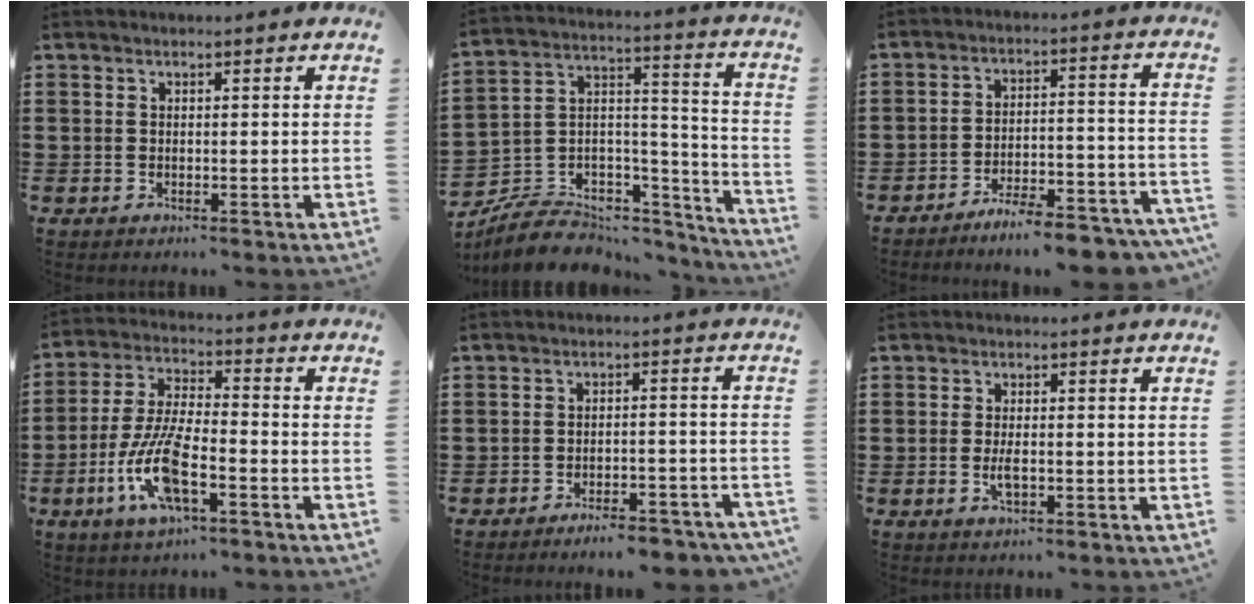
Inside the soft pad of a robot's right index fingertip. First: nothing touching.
{"total": 7.3, "force": [-6.1, 3.7, 1.5], "torque": [-0.032, 0.008, -0.113]}
{"total": 7.3, "force": [-6.8, 0.3, 2.5], "torque": [-0.030, 0.014, -0.127]}
{"total": 10.8, "force": [-4.5, 3.4, 9.2], "torque": [-0.207, -0.006, -0.087]}
{"total": 4.2, "force": [-4.0, 0.2, 1.3], "torque": [-0.022, 0.000, -0.078]}
{"total": 2.7, "force": [-0.5, 1.0, 2.4], "torque": [-0.051, -0.003, -0.011]}